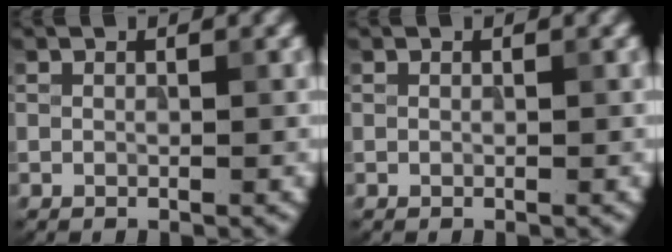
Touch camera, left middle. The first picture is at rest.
{"total": 0.0}